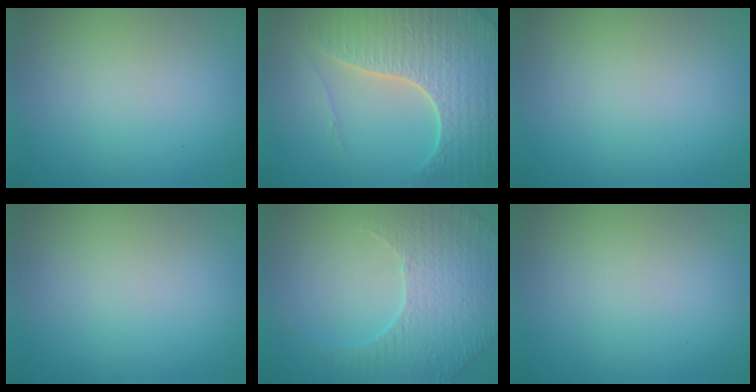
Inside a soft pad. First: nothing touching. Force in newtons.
{"total": 7.1, "press": 6.9, "slide": 1.8}
{"total": 0.0}
{"total": 0.0}
{"total": 4.6, "press": 3.5, "slide": 2.9}
{"total": 0.0}